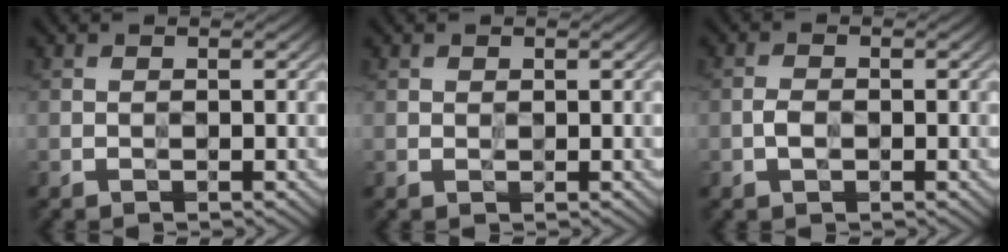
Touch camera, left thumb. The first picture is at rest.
{"total": 0.6, "force": [0.4, 0.4, 0.2], "torque": [-0.004, -0.003, 0.007]}
{"total": 1.7, "force": [-0.5, 1.0, 1.2], "torque": [-0.028, 0.002, -0.012]}